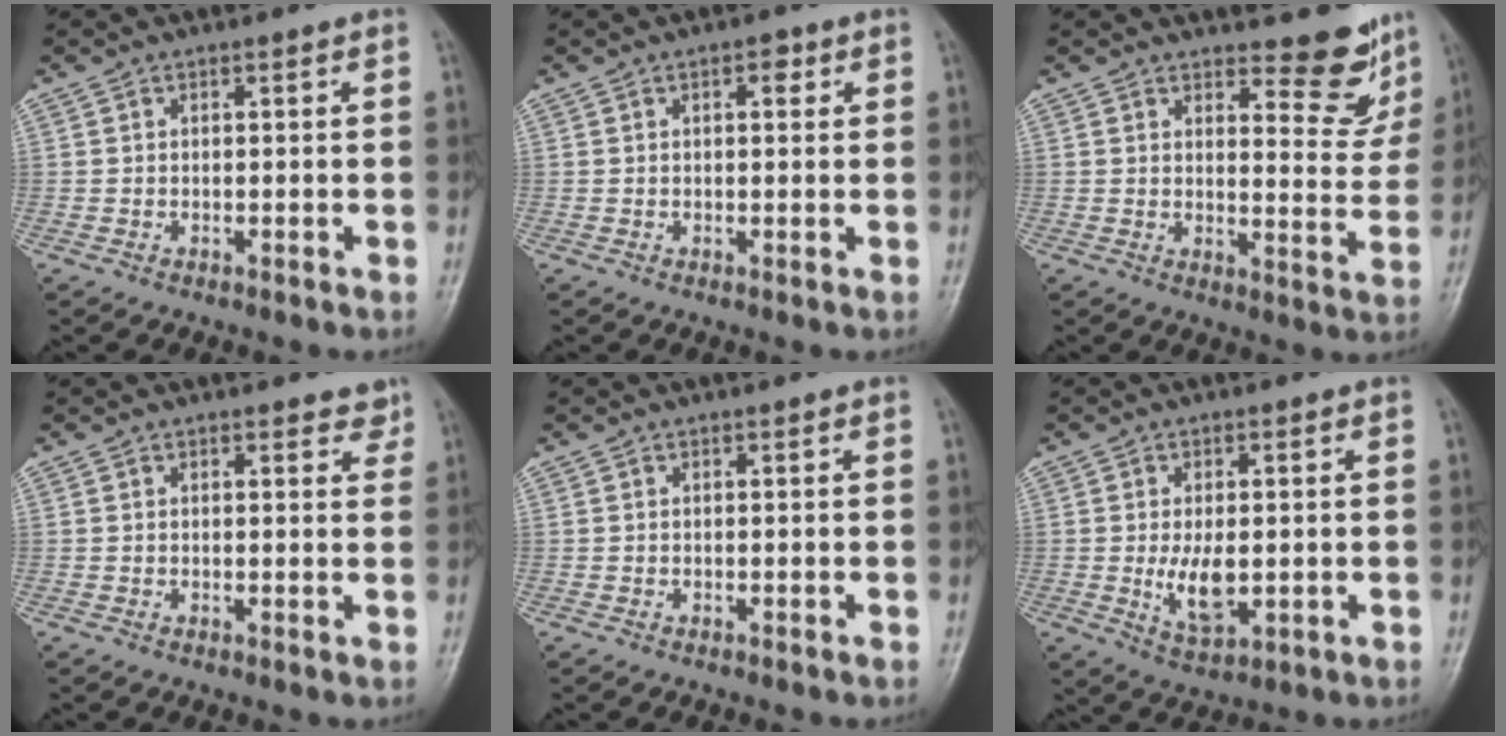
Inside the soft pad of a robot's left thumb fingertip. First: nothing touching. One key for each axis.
{"total": 2.3, "fx": 0.9, "fy": 1.2, "fz": 1.8, "tx": -0.017, "ty": 0.001, "tz": 0.009}
{"total": 9.0, "fx": 7.4, "fy": 3.2, "fz": 3.9, "tx": -0.015, "ty": -0.066, "tz": 0.095}
{"total": 2.4, "fx": 1.8, "fy": 1.2, "fz": 1.1, "tx": 0.006, "ty": -0.009, "tz": 0.018}
{"total": 0.0}
{"total": 7.1, "fx": -0.6, "fy": 3.7, "fz": 6.1, "tx": -0.101, "ty": -0.012, "tz": -0.001}